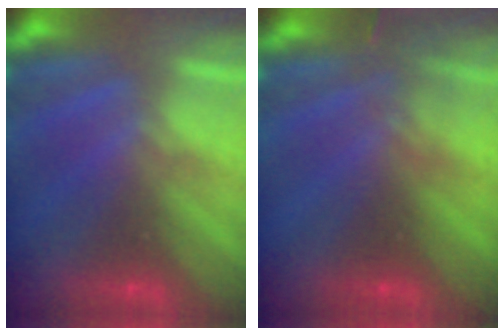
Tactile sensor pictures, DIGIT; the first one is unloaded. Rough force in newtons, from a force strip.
{"total": 3.0}